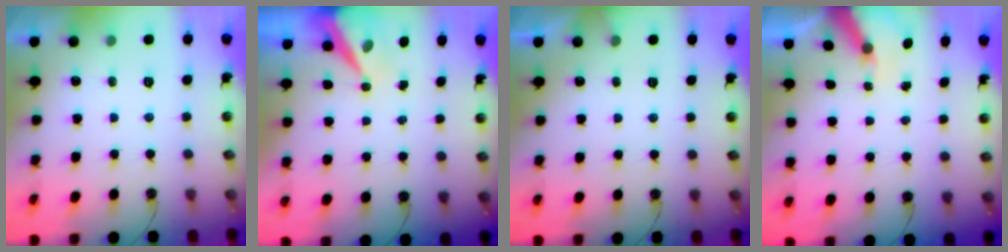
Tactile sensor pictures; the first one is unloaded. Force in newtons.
{"total": 8.7, "press": 8.6, "slide": 1.0}
{"total": 2.9, "press": 2.9, "slide": 0.2}
{"total": 5.2, "press": 5.2, "slide": 0.6}